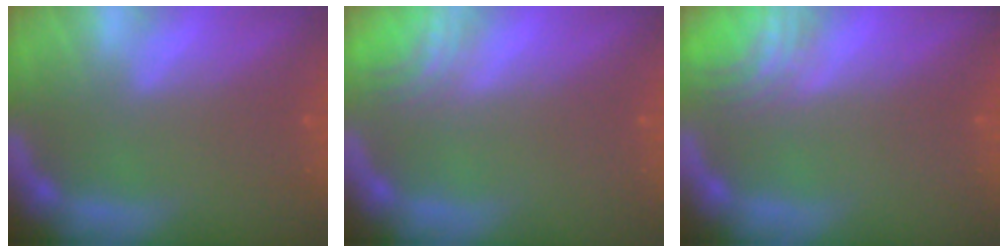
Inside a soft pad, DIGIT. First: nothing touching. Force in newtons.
{"total": 2.5}
{"total": 3.4}